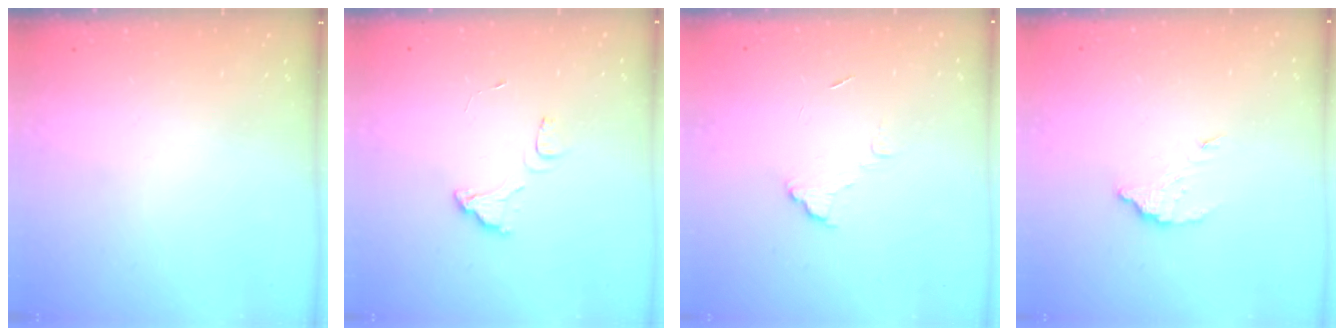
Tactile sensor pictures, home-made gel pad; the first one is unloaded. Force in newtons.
{"total": 4.3, "press": 4.3, "slide": 0.4}
{"total": 4.3, "press": 4.3, "slide": 0.3}
{"total": 2.9, "press": 2.9, "slide": 0.0}